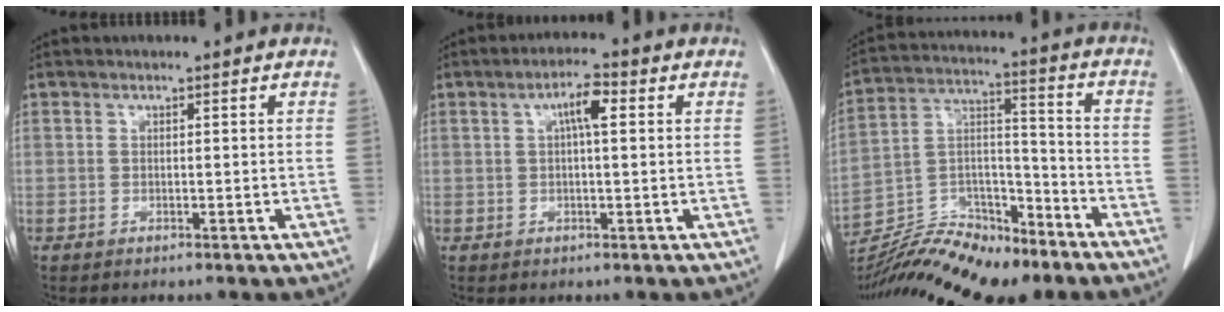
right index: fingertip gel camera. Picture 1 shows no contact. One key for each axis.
{"total": 4.1, "fx": 1.1, "fy": 0.8, "fz": 3.8, "tx": -0.068, "ty": 0.011, "tz": 0.017}
{"total": 17.7, "fx": -15.3, "fy": 3.8, "fz": 8.1, "tx": -0.150, "ty": 0.020, "tz": -0.271}